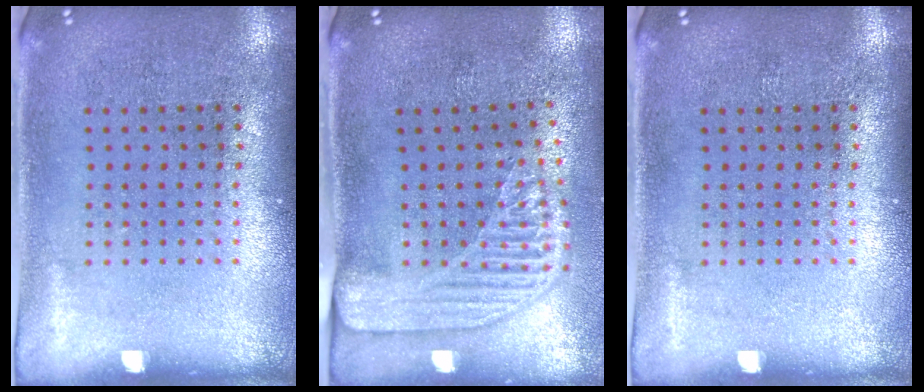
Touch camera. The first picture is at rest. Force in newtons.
{"total": 2.2, "press": 1.8, "slide": 1.3}
{"total": 0.0}